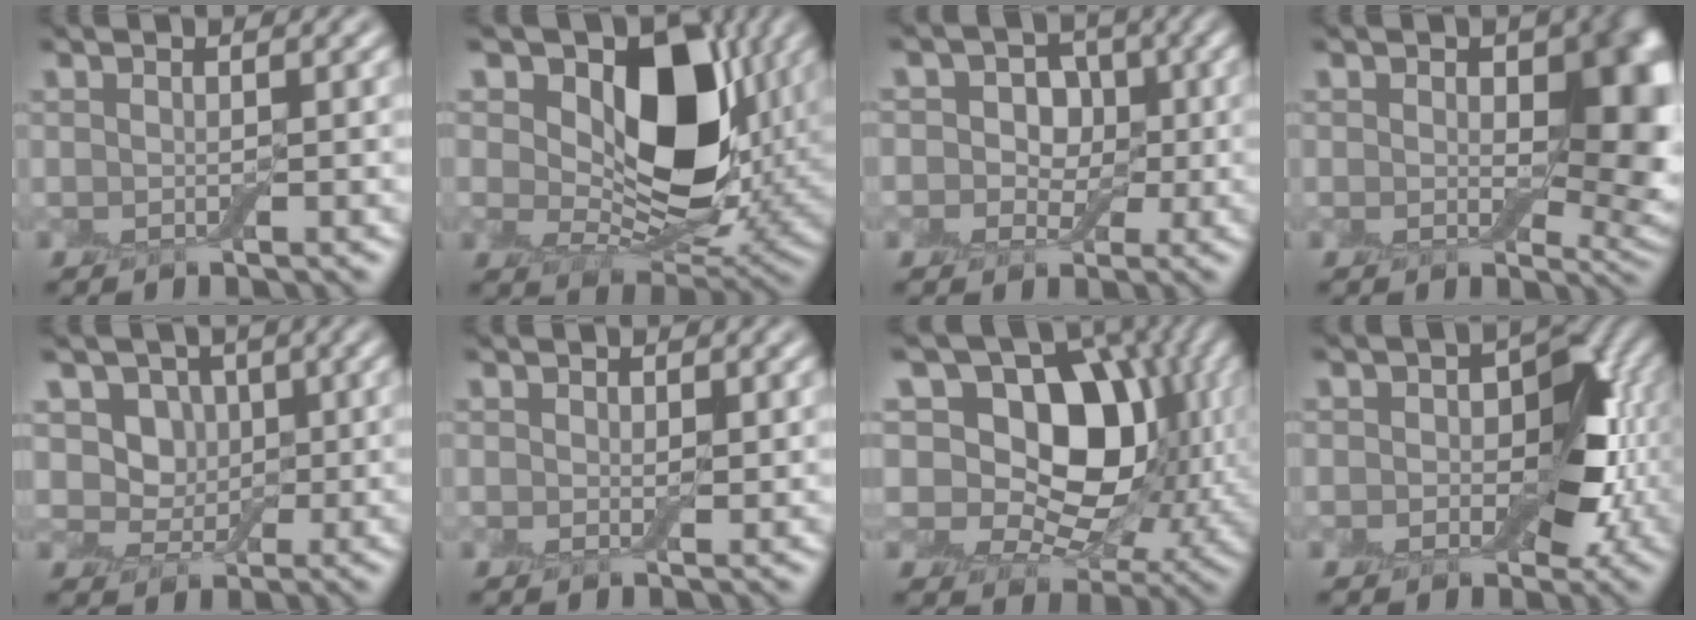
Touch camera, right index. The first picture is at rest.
{"total": 12.1, "force": [4.6, 7.4, 8.5], "torque": [-0.128, -0.003, 0.073]}
{"total": 6.0, "force": [1.6, 5.1, 2.7], "torque": [-0.018, 0.032, -0.011]}
{"total": 8.9, "force": [1.7, 5.5, 6.8], "torque": [-0.090, -0.011, 0.027]}
{"total": 4.5, "force": [1.2, 3.8, 2.0], "torque": [-0.022, 0.007, -0.001]}
{"total": 0.7, "force": [0.1, 0.6, 0.3], "torque": [-0.002, -0.001, -0.001]}
{"total": 15.9, "force": [6.1, 9.5, 11.2], "torque": [-0.194, 0.039, 0.095]}
{"total": 6.6, "force": [0.2, 4.5, 4.8], "torque": [-0.049, 0.006, -0.008]}